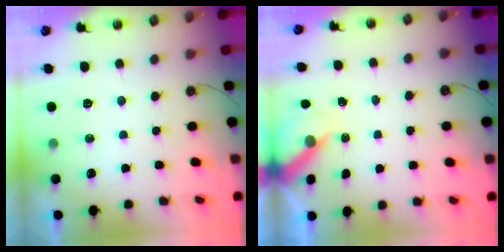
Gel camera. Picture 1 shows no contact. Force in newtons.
{"total": 6.4, "press": 6.4, "slide": 0.8}